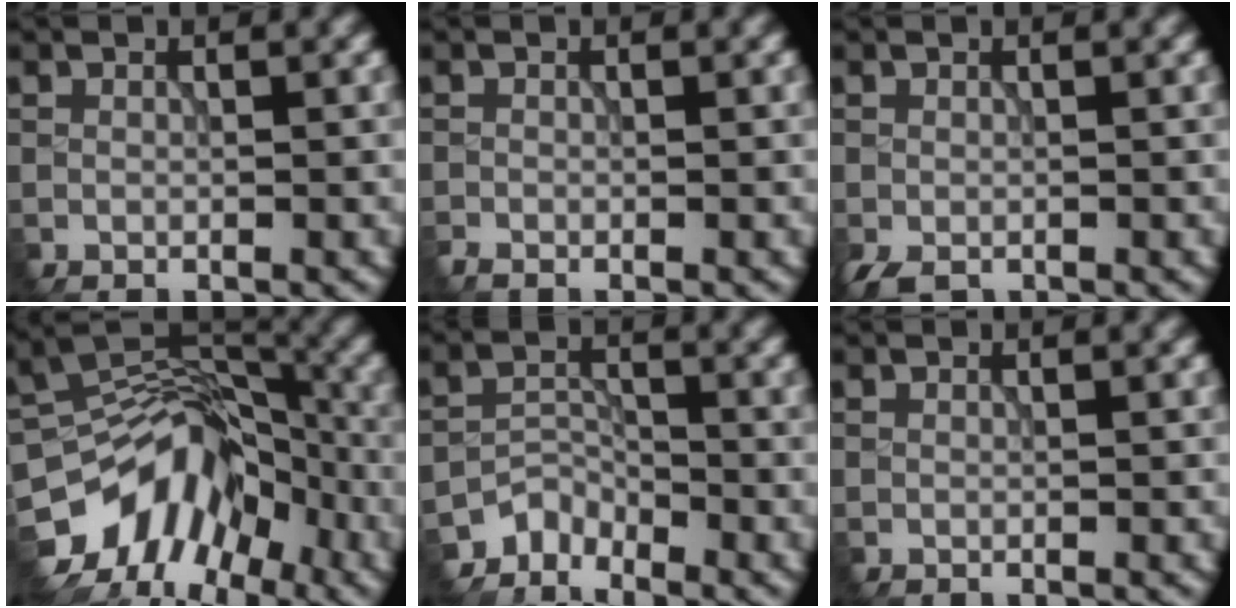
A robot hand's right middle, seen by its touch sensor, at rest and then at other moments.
{"total": 0.9, "force": [-0.9, 0.1, 0.1], "torque": [-0.006, -0.003, -0.020]}
{"total": 1.6, "force": [-0.8, 1.0, 0.8], "torque": [-0.024, -0.004, -0.017]}
{"total": 10.9, "force": [-6.8, 6.6, 5.4], "torque": [-0.084, 0.004, -0.127]}
{"total": 3.1, "force": [-2.9, 0.6, -1.1], "torque": [0.031, 0.003, -0.063]}
{"total": 0.0}